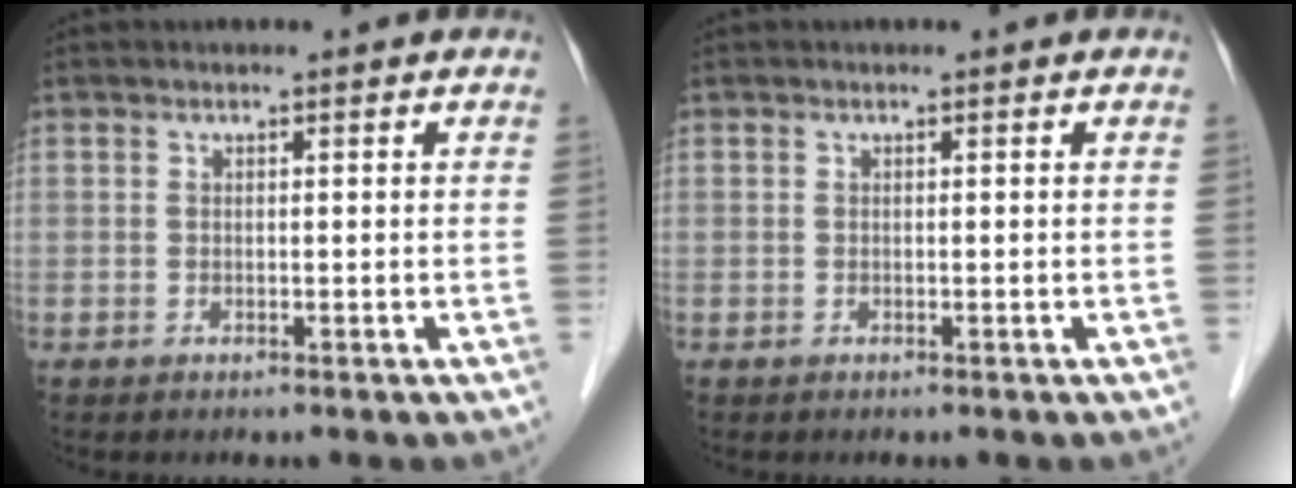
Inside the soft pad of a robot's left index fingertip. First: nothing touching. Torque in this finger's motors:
{"motor_torque": [-0.01, -0.01, 0.00, 0.00]}